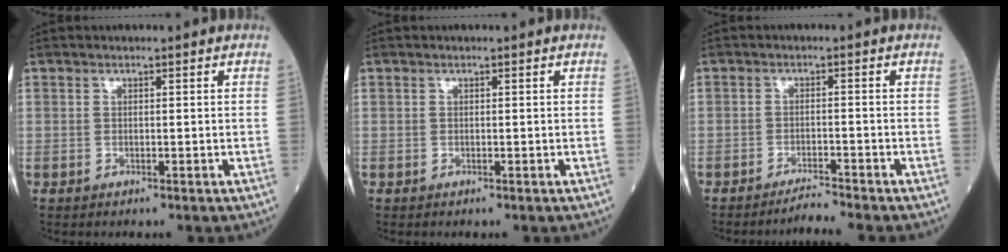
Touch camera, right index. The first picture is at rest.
{"total": 0.0}
{"total": 3.0, "force": [-2.7, -1.3, 0.3], "torque": [-0.006, -0.013, -0.048]}